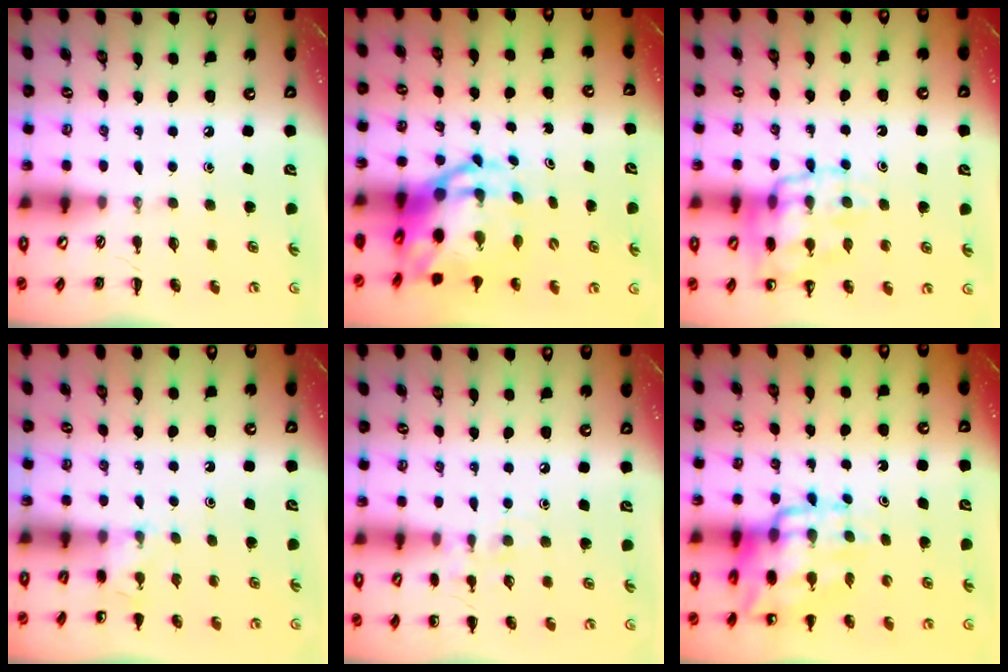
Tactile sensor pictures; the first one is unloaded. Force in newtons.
{"total": 8.8, "press": 8.5, "slide": 2.1}
{"total": 13.6, "press": 13.5, "slide": 1.8}
{"total": 4.0, "press": 3.8, "slide": 1.3}
{"total": 7.1, "press": 6.8, "slide": 1.9}
{"total": 14.7, "press": 14.2, "slide": 3.8}